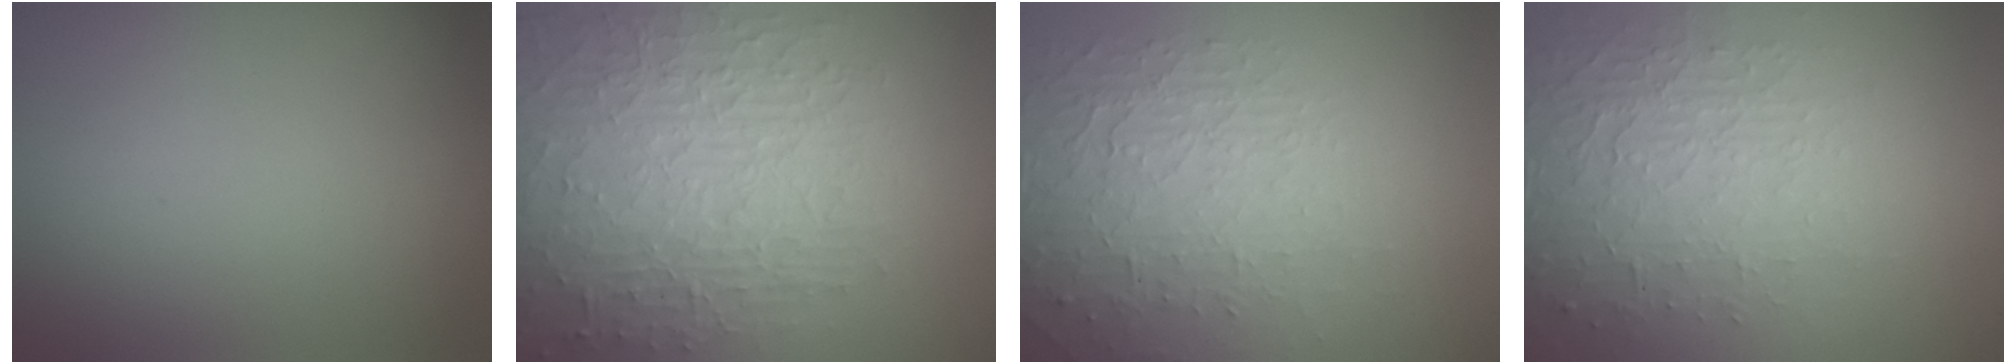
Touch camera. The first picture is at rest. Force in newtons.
{"total": 9.1, "press": 6.3, "slide": 6.6}
{"total": 5.1, "press": 3.4, "slide": 3.7}
{"total": 3.7, "press": 3.3, "slide": 1.7}